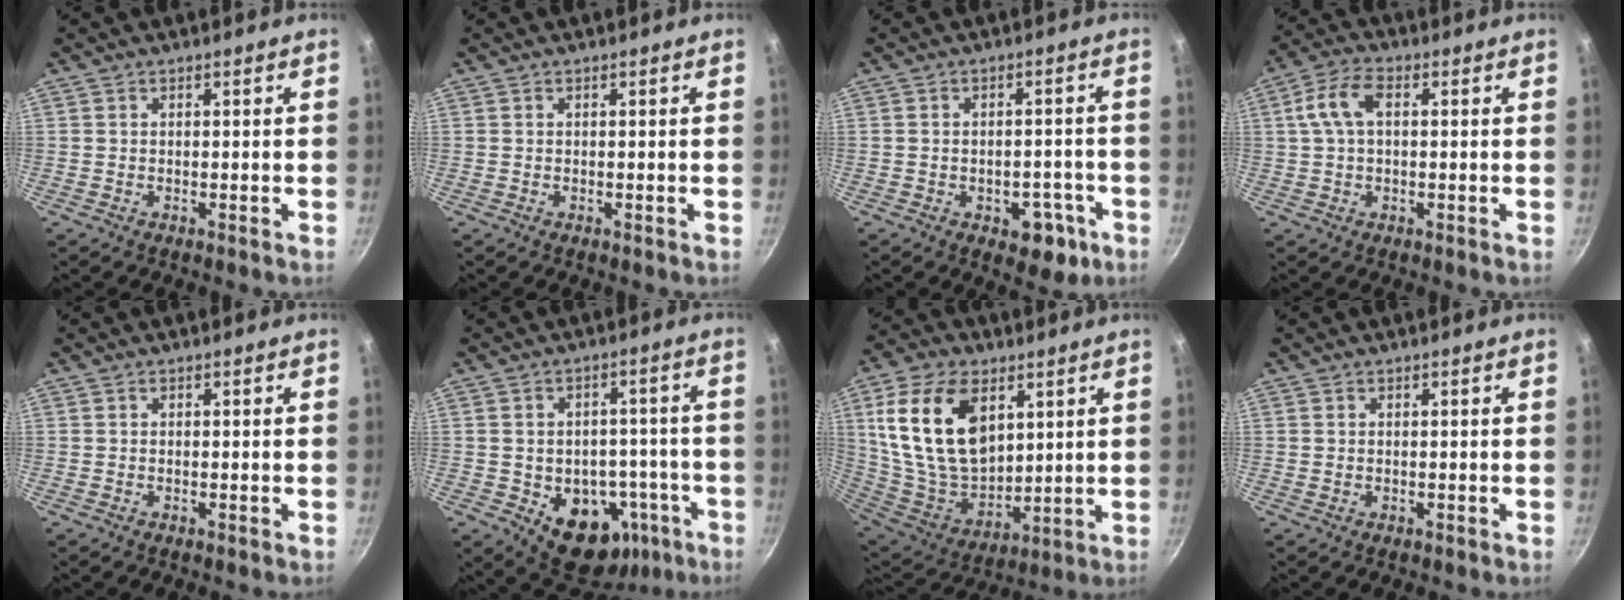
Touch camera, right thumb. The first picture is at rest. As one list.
[{"total": 0.0}, {"total": 7.1, "force": [-3.3, 4.2, 4.6], "torque": [-0.032, 0.021, -0.036]}, {"total": 7.3, "force": [1.4, 4.1, 5.8], "torque": [-0.121, 0.021, 0.022]}, {"total": 0.0}, {"total": 16.0, "force": [-6.6, 10.8, 9.8], "torque": [-0.111, 0.030, -0.079]}, {"total": 21.4, "force": [7.3, 12.8, 15.5], "torque": [-0.274, -0.027, 0.145]}, {"total": 0.0}]